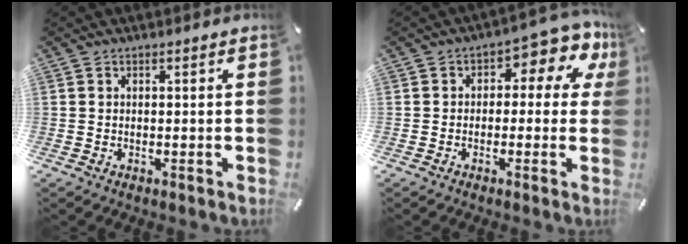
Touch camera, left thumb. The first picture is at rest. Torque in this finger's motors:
{"motor_torque": [0.09, 0.11, 0.42, 0.24, 0.03]}